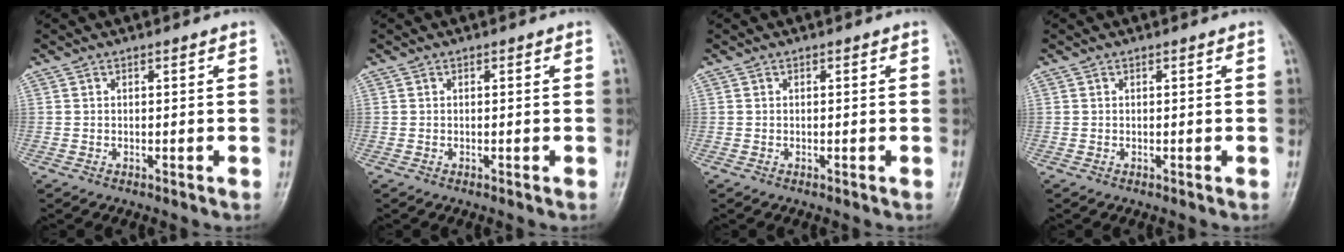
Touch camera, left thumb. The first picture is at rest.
{"total": 0.0}
{"total": 0.0}
{"total": 0.0}